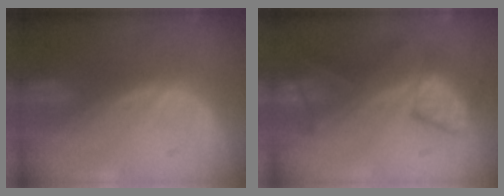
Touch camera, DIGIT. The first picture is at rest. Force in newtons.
{"total": 7.6, "press": 7.2, "slide": 2.4}